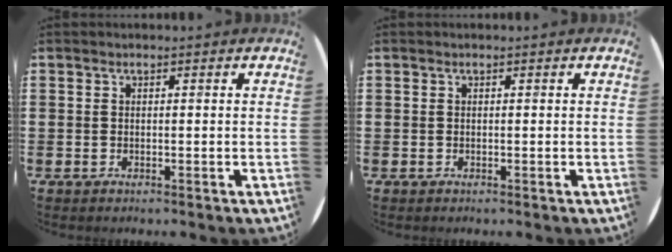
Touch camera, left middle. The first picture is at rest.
{"total": 0.0}